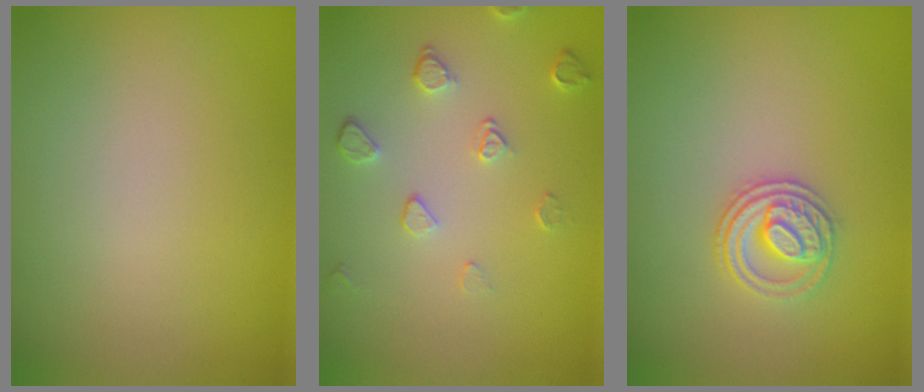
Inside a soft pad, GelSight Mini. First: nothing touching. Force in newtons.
{"total": 2.0, "press": 1.3, "slide": 1.5}
{"total": 2.8, "press": 2.6, "slide": 1.1}